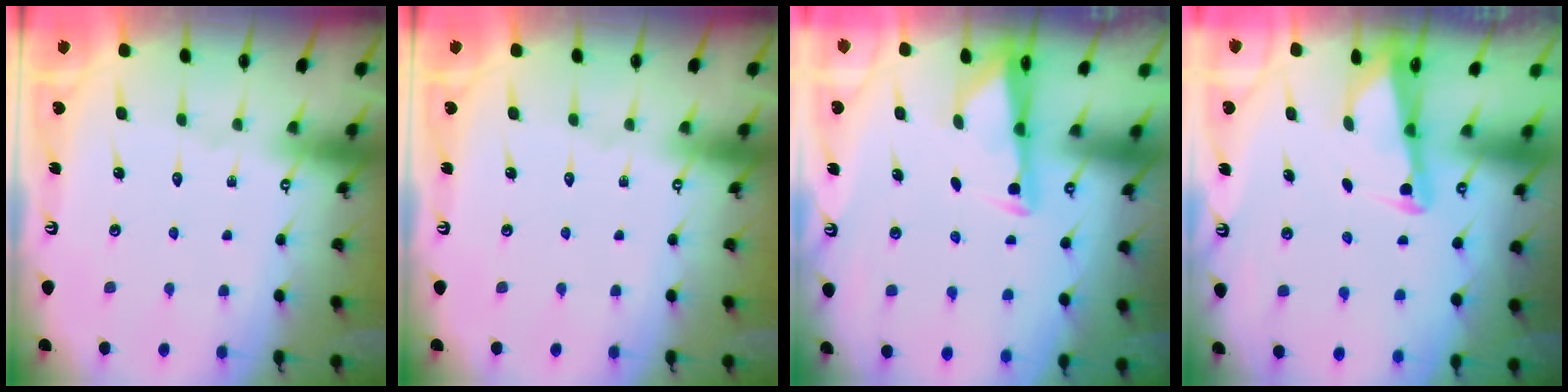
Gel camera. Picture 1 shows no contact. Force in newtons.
{"total": 0.0}
{"total": 2.6, "press": 2.6, "slide": 0.4}
{"total": 2.5, "press": 2.5, "slide": 0.2}